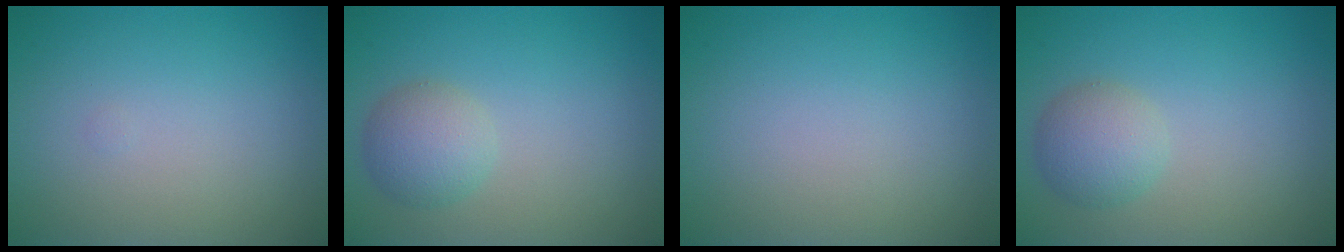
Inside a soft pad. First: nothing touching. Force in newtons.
{"total": 2.9, "press": 2.9, "slide": 0.0}
{"total": 0.0}
{"total": 2.9, "press": 2.9, "slide": 0.0}